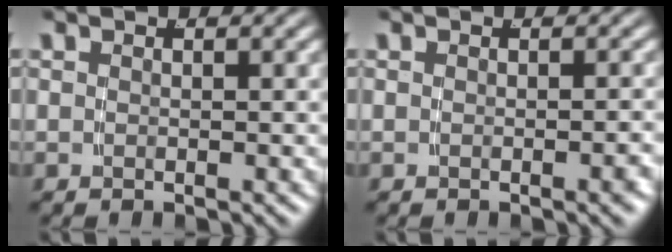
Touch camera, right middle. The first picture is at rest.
{"total": 0.6, "force": [-0.4, -0.1, 0.5], "torque": [-0.002, 0.007, -0.008]}